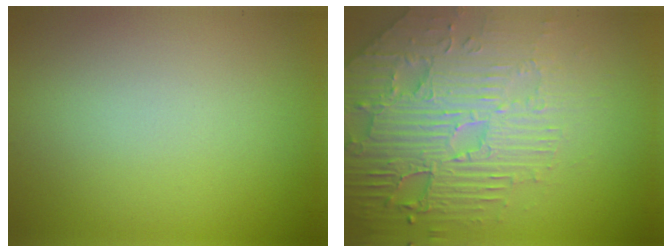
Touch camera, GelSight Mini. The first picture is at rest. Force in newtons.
{"total": 6.8, "press": 5.6, "slide": 3.7}